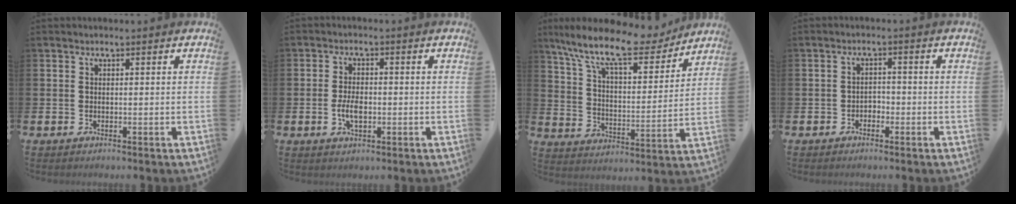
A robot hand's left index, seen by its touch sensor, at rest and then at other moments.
{"total": 3.5, "force": [-0.6, 1.8, 3.0], "torque": [-0.045, 0.000, -0.013]}
{"total": 12.7, "force": [10.6, 3.5, 5.9], "torque": [-0.137, -0.066, 0.181]}
{"total": 1.7, "force": [-1.3, 1.0, 0.2], "torque": [-0.006, 0.002, -0.031]}